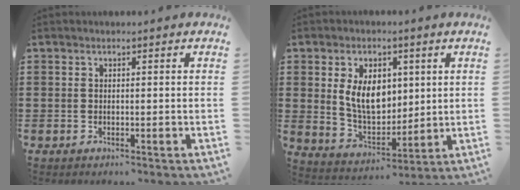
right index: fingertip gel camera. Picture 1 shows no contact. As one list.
[{"total": 8.5, "force": [1.9, 5.4, 6.2], "torque": [-0.125, 0.009, 0.031]}]